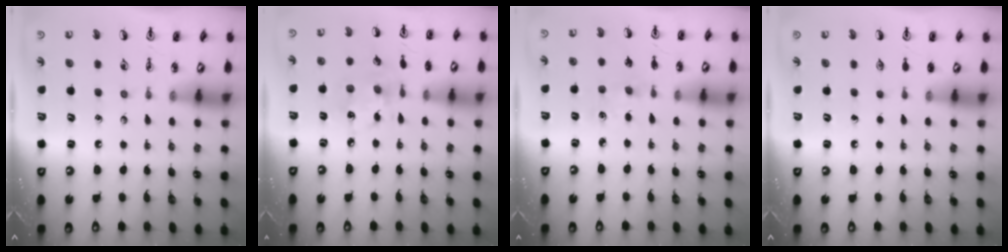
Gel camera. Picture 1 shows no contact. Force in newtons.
{"total": 6.9, "press": 6.7, "slide": 1.6}
{"total": 1.2, "press": 1.2, "slide": 0.3}
{"total": 0.0}